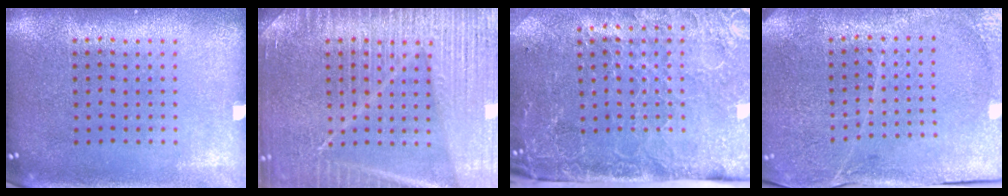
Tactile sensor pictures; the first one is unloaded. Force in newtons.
{"total": 6.6, "press": 6.5, "slide": 0.9}
{"total": 4.7, "press": 3.7, "slide": 3.0}
{"total": 3.3, "press": 3.2, "slide": 0.6}